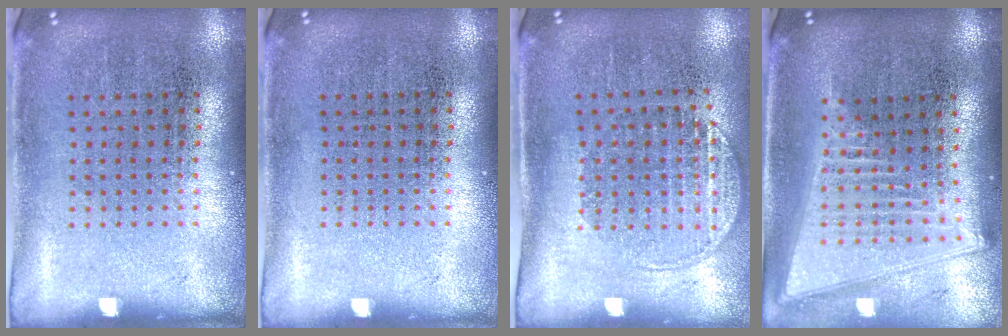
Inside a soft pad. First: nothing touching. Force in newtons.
{"total": 0.0}
{"total": 1.5, "press": 1.3, "slide": 0.8}
{"total": 2.1, "press": 1.7, "slide": 1.2}